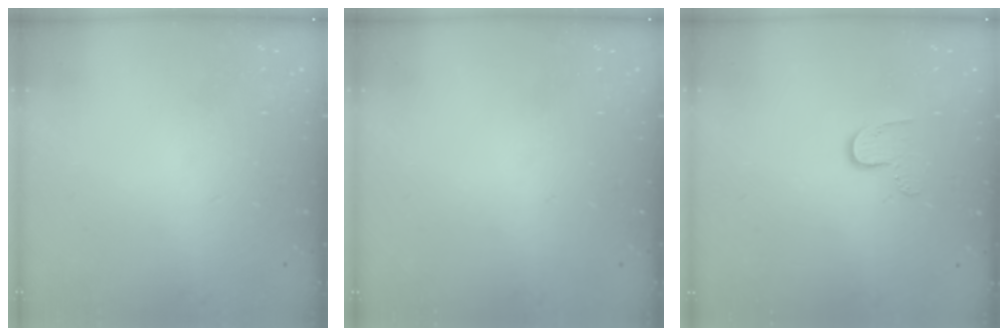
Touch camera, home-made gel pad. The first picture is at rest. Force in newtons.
{"total": 0.0}
{"total": 7.0, "press": 7.0, "slide": 0.6}